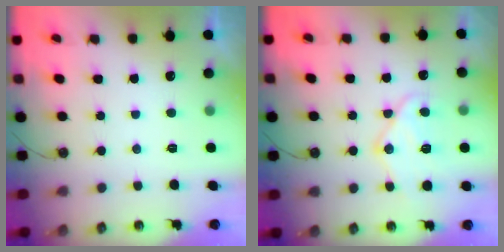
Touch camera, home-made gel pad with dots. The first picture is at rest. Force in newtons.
{"total": 13.3, "press": 13.3, "slide": 1.0}